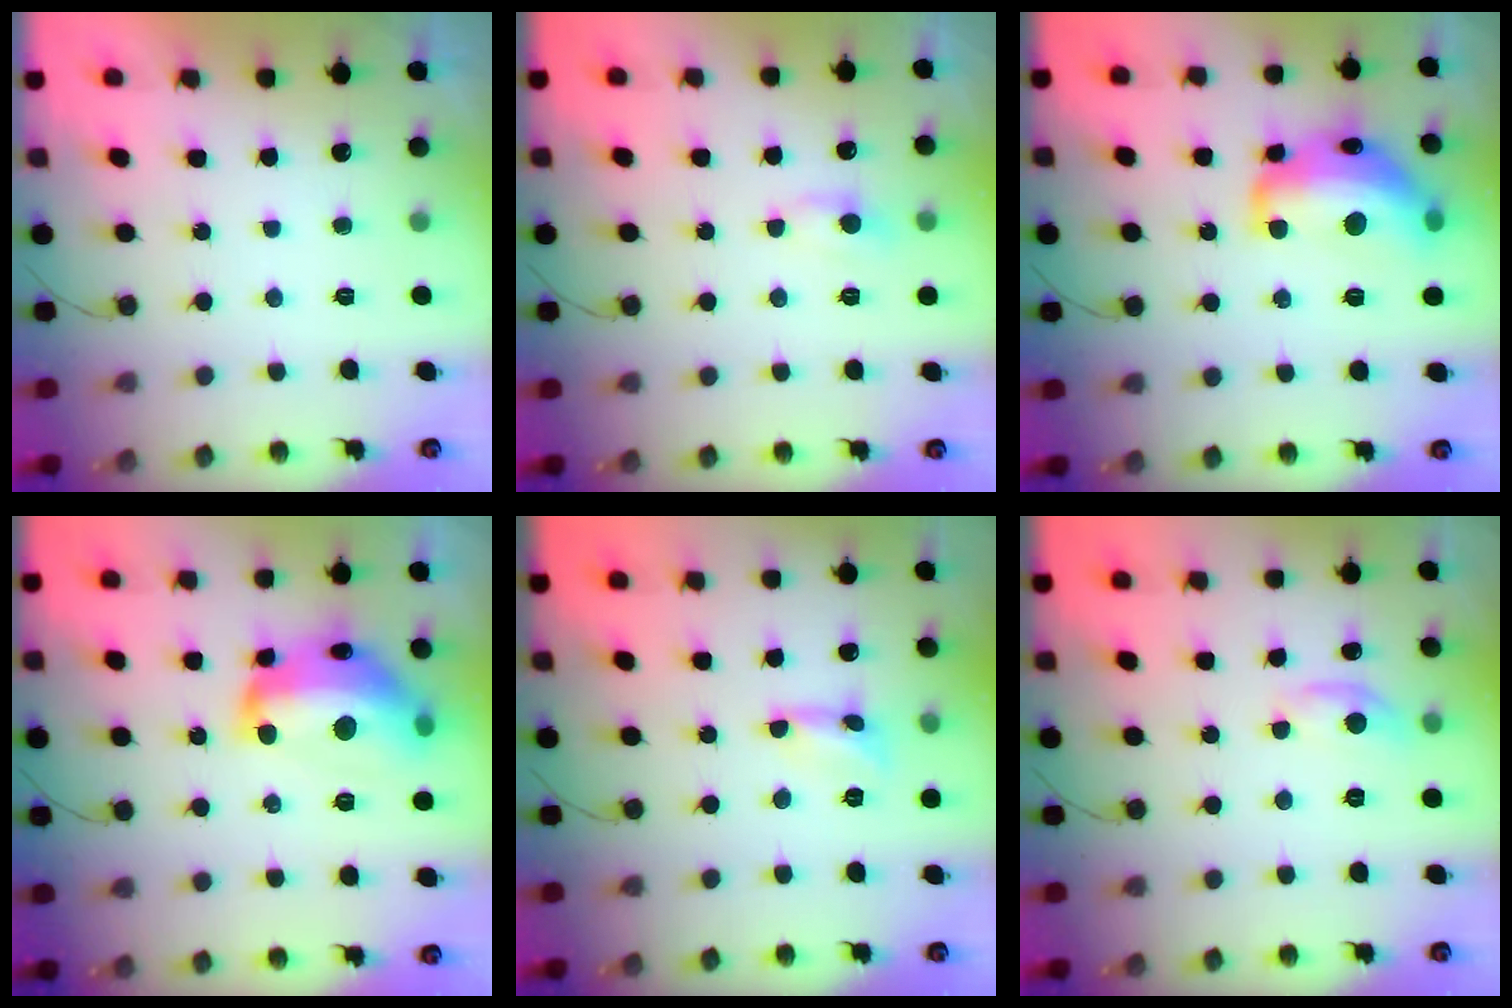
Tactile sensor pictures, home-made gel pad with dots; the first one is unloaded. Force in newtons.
{"total": 4.6, "press": 4.5, "slide": 0.6}
{"total": 18.4, "press": 18.3, "slide": 1.3}
{"total": 19.1, "press": 19.0, "slide": 1.4}
{"total": 2.4, "press": 2.4, "slide": 0.2}
{"total": 5.5, "press": 5.5, "slide": 0.4}